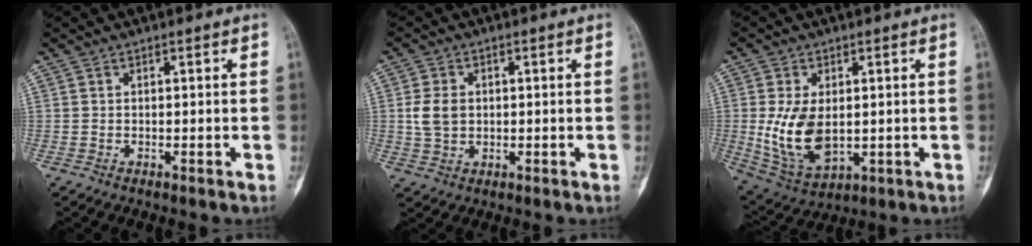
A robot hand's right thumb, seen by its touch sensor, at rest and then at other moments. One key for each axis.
{"total": 5.0, "fx": 0.4, "fy": 3.8, "fz": 3.2, "tx": -0.055, "ty": 0.001, "tz": 0.010}
{"total": 11.8, "fx": 0.0, "fy": 7.2, "fz": 9.4, "tx": -0.168, "ty": -0.011, "tz": 0.020}